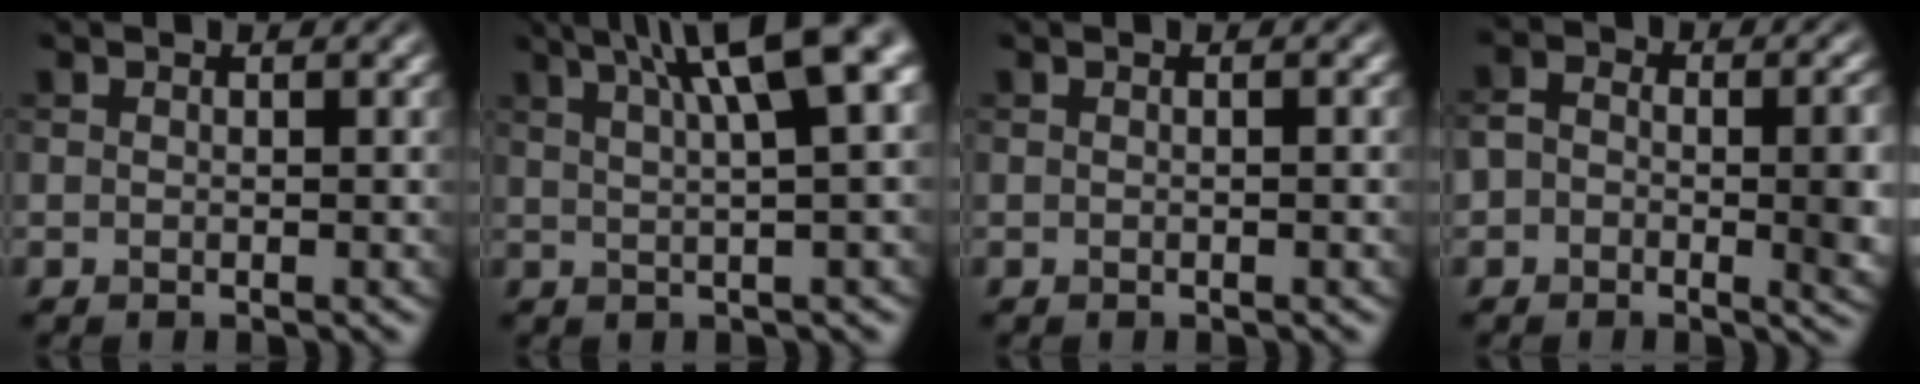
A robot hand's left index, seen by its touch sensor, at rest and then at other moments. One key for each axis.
{"total": 10.9, "fx": 5.0, "fy": 3.4, "fz": 9.0, "tx": -0.084, "ty": 0.043, "tz": 0.054}
{"total": 0.7, "fx": -0.1, "fy": 0.2, "fz": 0.7, "tx": -0.006, "ty": 0.002, "tz": -0.003}
{"total": 5.9, "fx": -1.1, "fy": 3.6, "fz": 4.6, "tx": -0.053, "ty": -0.005, "tz": -0.024}